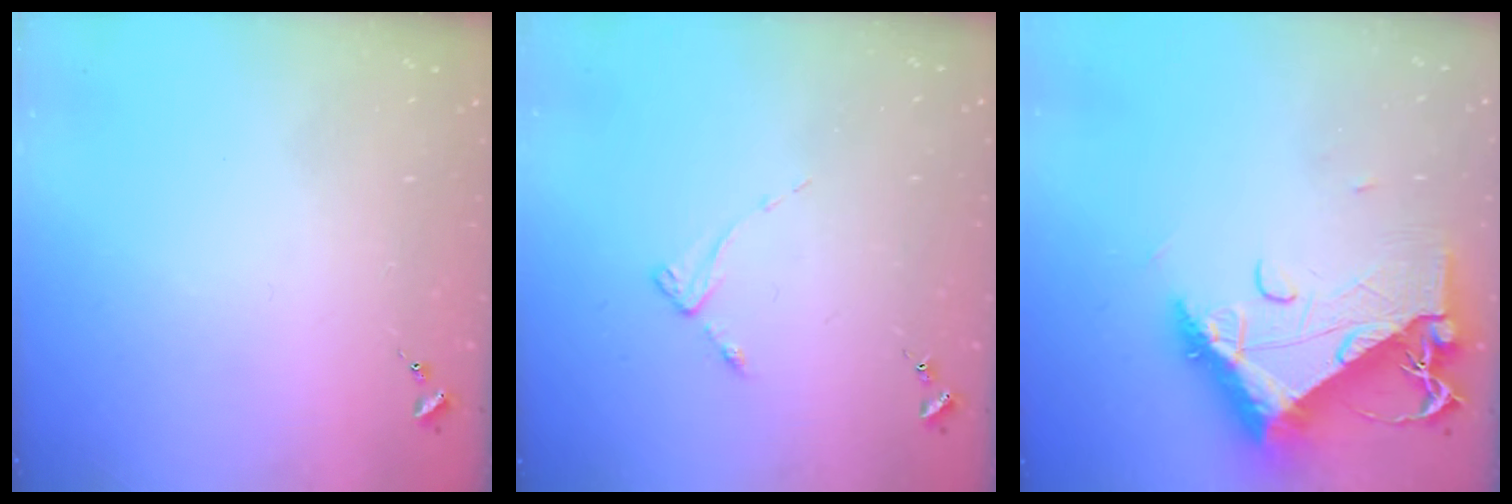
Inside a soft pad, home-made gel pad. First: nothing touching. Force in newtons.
{"total": 2.8, "press": 2.8, "slide": 0.3}
{"total": 15.2, "press": 15.1, "slide": 1.3}